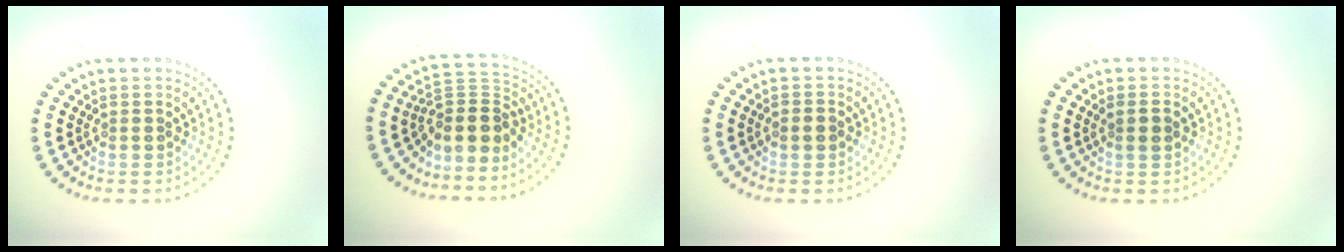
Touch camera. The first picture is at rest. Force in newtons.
{"total": 4.0, "press": 3.0, "slide": 2.6}
{"total": 1.7, "press": 1.7, "slide": 0.1}
{"total": 1.3, "press": 1.3, "slide": 0.4}